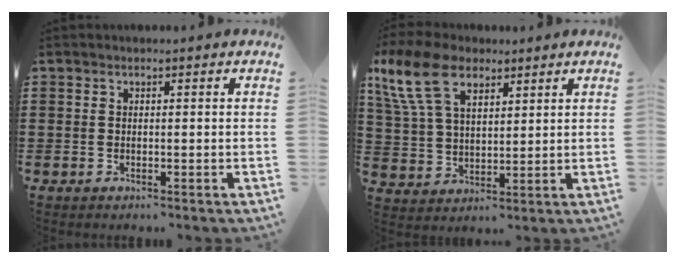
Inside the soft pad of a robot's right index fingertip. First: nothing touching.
{"total": 11.8, "force": [6.7, 6.4, 7.3], "torque": [-0.184, 0.010, 0.123]}